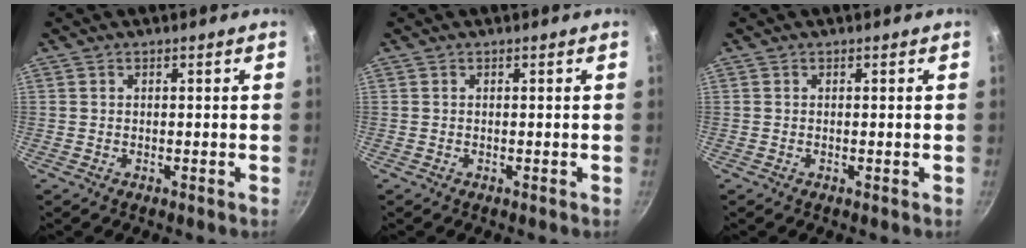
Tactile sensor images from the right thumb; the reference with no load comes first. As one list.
[{"total": 0.0}, {"total": 0.0}]